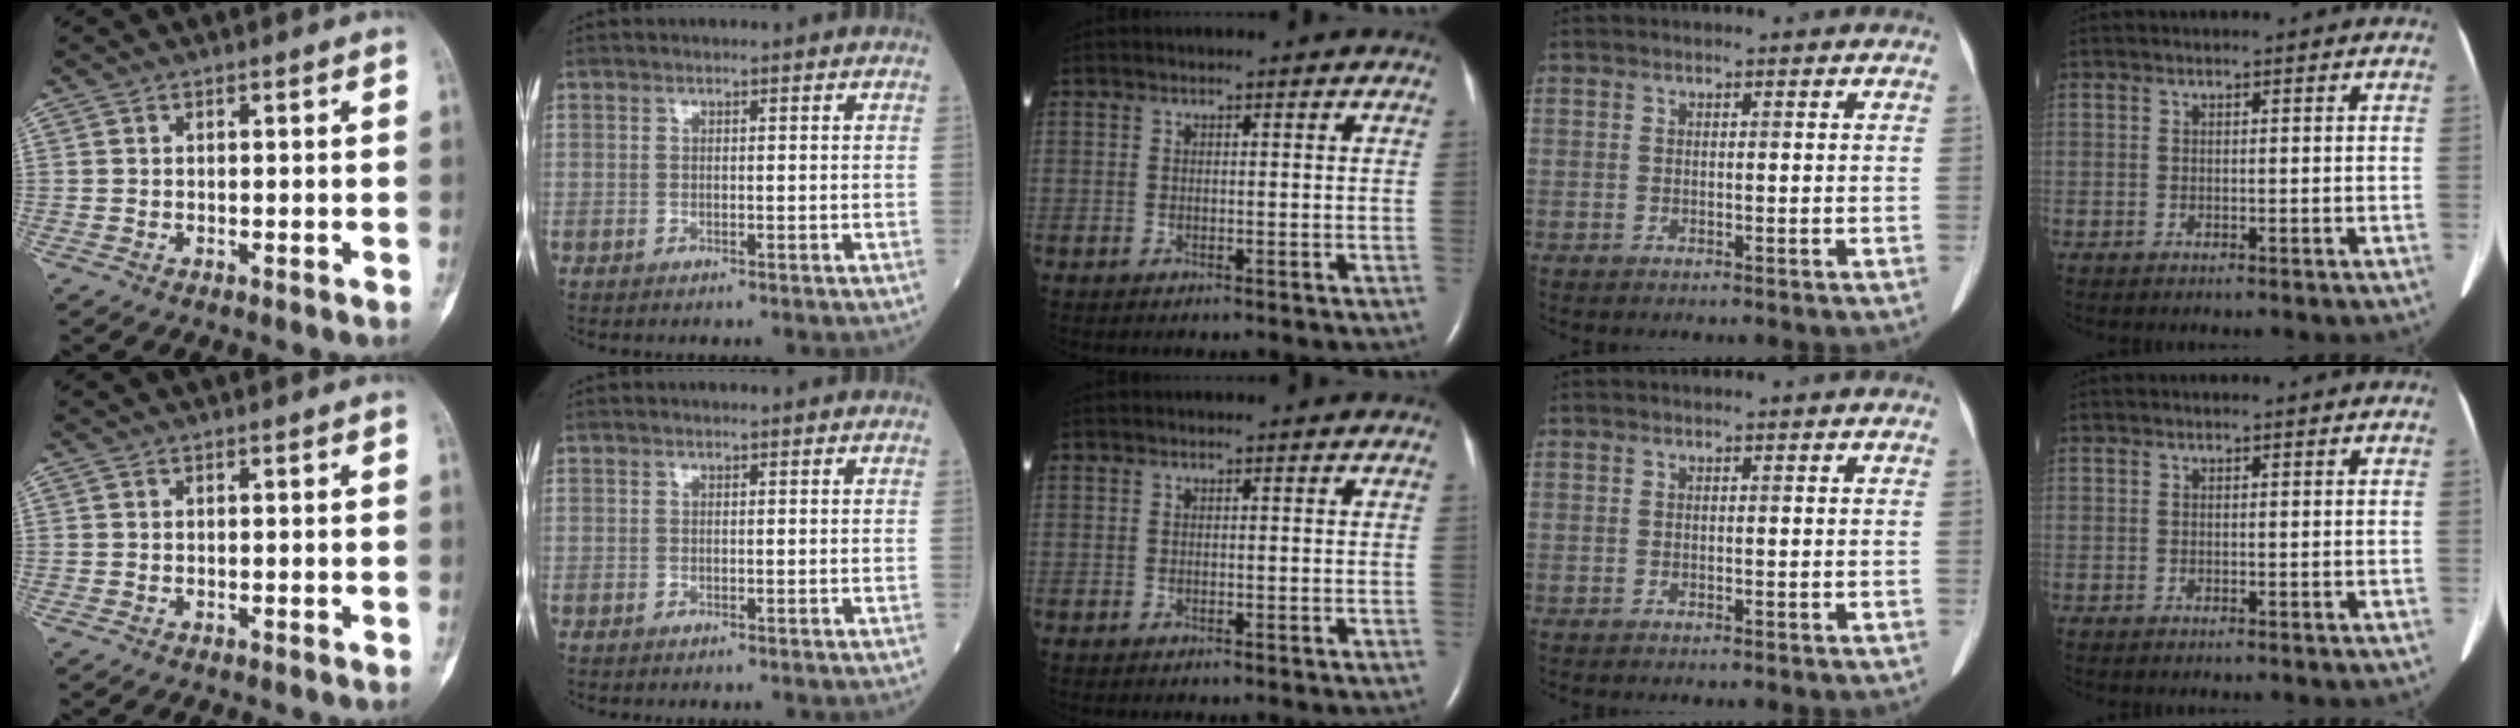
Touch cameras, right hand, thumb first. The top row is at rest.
{}